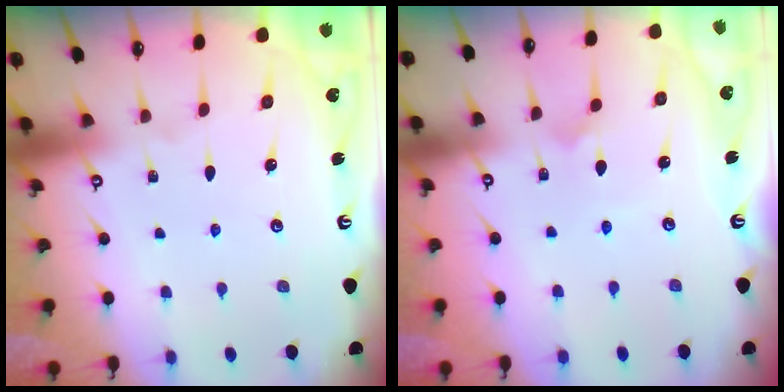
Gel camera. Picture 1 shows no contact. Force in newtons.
{"total": 2.6, "press": 2.6, "slide": 0.3}